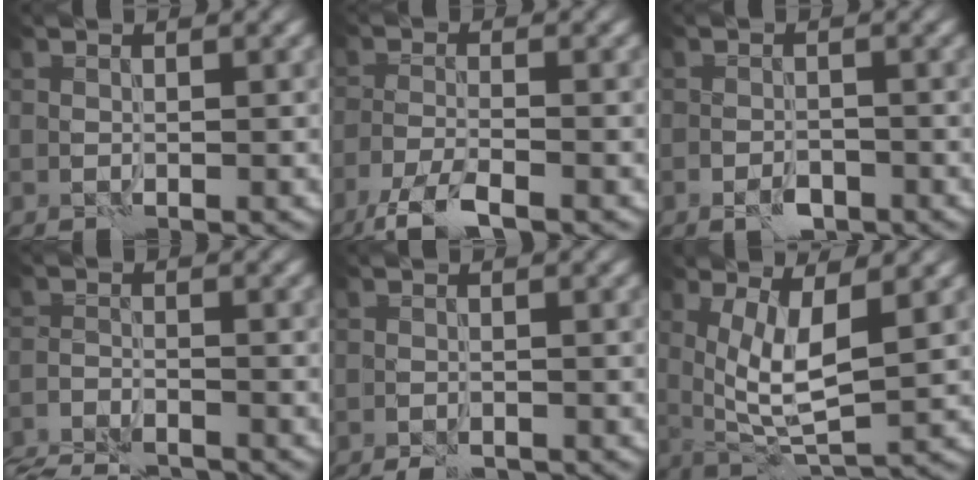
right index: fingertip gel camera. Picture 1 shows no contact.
{"total": 4.2, "force": [-3.2, 0.9, 2.7], "torque": [-0.054, -0.008, -0.067]}
{"total": 1.9, "force": [-1.2, 1.0, 1.0], "torque": [-0.015, 0.001, -0.023]}
{"total": 7.2, "force": [-6.9, 1.8, 1.5], "torque": [-0.024, -0.018, -0.111]}
{"total": 1.6, "force": [-1.3, 0.6, 0.7], "torque": [-0.015, 0.000, -0.021]}
{"total": 5.6, "force": [1.3, 1.7, 5.1], "torque": [-0.103, -0.014, 0.029]}